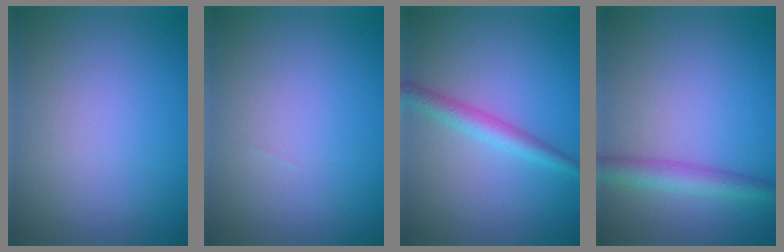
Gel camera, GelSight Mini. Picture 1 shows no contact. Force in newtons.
{"total": 0.0}
{"total": 2.5, "press": 2.5, "slide": 0.1}
{"total": 3.2, "press": 3.2, "slide": 0.1}